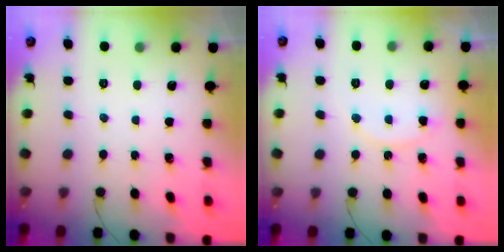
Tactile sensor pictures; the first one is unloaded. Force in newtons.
{"total": 7.6, "press": 7.6, "slide": 0.5}